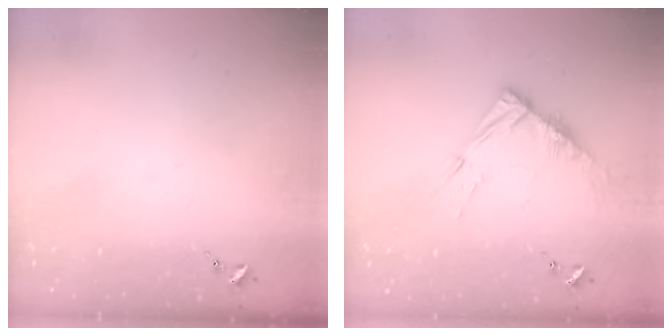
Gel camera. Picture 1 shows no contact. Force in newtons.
{"total": 10.5, "press": 10.4, "slide": 1.0}